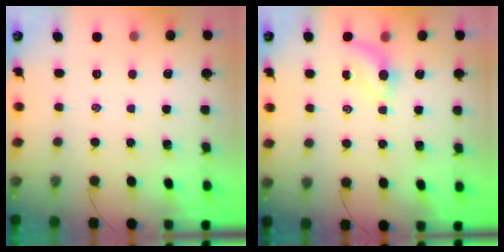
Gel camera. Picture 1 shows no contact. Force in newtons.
{"total": 5.8, "press": 5.7, "slide": 0.9}